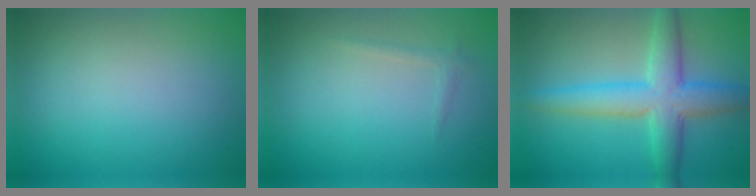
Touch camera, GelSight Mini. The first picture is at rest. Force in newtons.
{"total": 0.7, "press": 0.7, "slide": 0.1}
{"total": 6.1, "press": 6.1, "slide": 0.1}